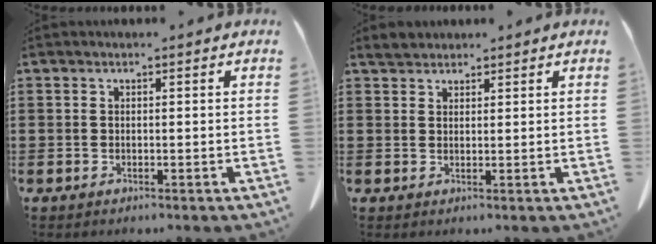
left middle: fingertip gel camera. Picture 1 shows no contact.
{"total": 2.0, "force": [1.9, 0.6, 0.2], "torque": [-0.010, 0.004, 0.037]}